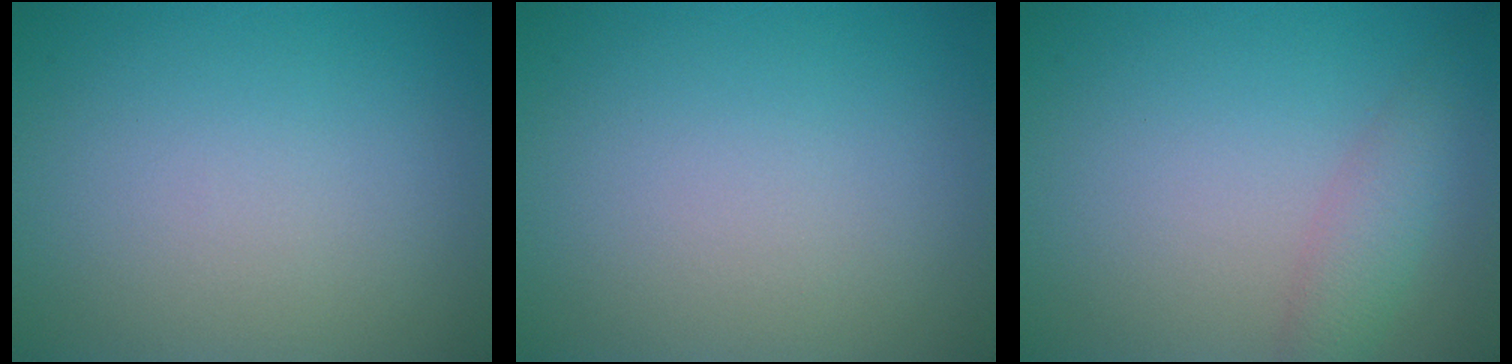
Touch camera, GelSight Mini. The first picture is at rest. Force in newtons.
{"total": 0.0}
{"total": 2.5, "press": 2.5, "slide": 0.1}